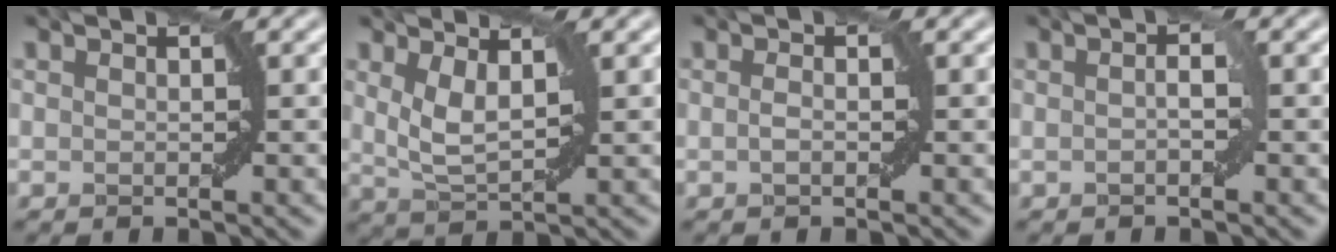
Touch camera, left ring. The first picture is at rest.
{"total": 3.0, "force": [1.4, 1.0, 2.5], "torque": [-0.054, -0.006, 0.029]}
{"total": 0.9, "force": [-0.1, 0.2, 0.8], "torque": [-0.018, 0.002, -0.003]}
{"total": 1.3, "force": [0.0, 0.1, 1.3], "torque": [-0.022, 0.004, -0.002]}